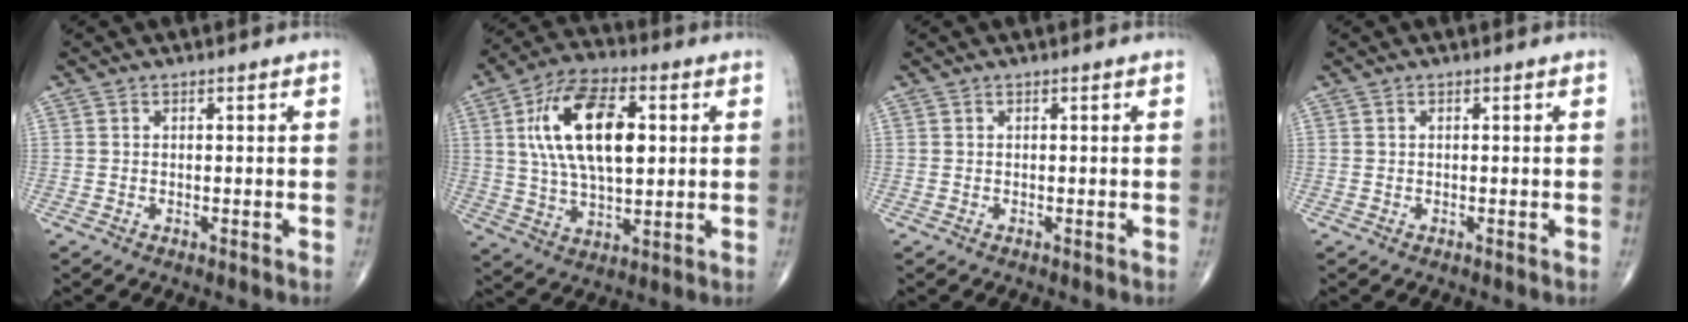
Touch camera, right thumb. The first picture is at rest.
{"total": 18.1, "force": [3.8, 9.2, 15.2], "torque": [-0.261, 0.005, 0.065]}
{"total": 0.0}
{"total": 0.0}